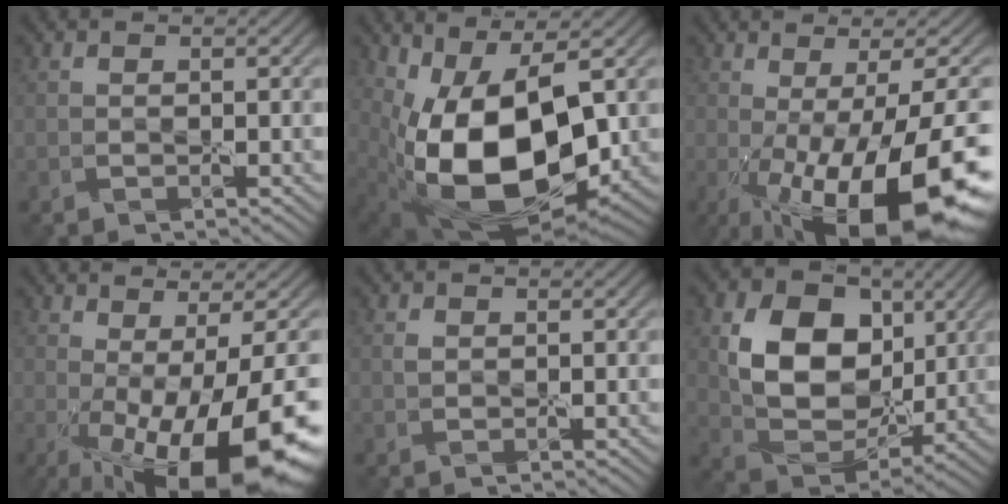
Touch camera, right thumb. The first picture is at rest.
{"total": 16.9, "force": [-0.7, 9.6, 13.9], "torque": [-0.259, -0.039, -0.001]}
{"total": 18.3, "force": [-6.3, 5.3, 16.4], "torque": [-0.236, -0.018, -0.087]}
{"total": 16.2, "force": [-5.4, 5.2, 14.4], "torque": [-0.237, -0.022, -0.070]}
{"total": 0.8, "force": [0.3, 0.7, 0.4], "torque": [-0.014, -0.001, 0.007]}
{"total": 12.4, "force": [2.8, 9.0, 8.0], "torque": [-0.164, -0.008, 0.046]}